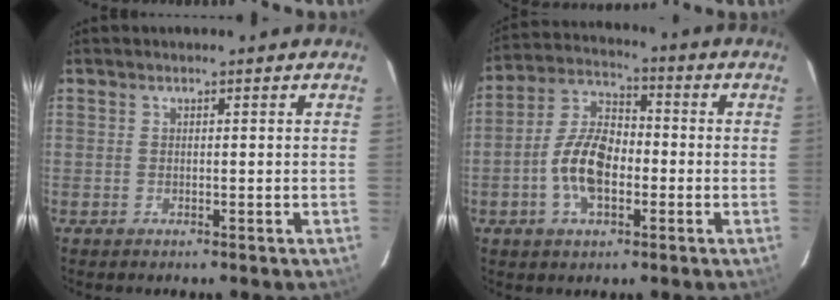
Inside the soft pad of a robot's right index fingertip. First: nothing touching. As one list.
[{"total": 10.8, "force": [-2.9, 5.8, 8.6], "torque": [-0.179, 0.015, -0.054]}]